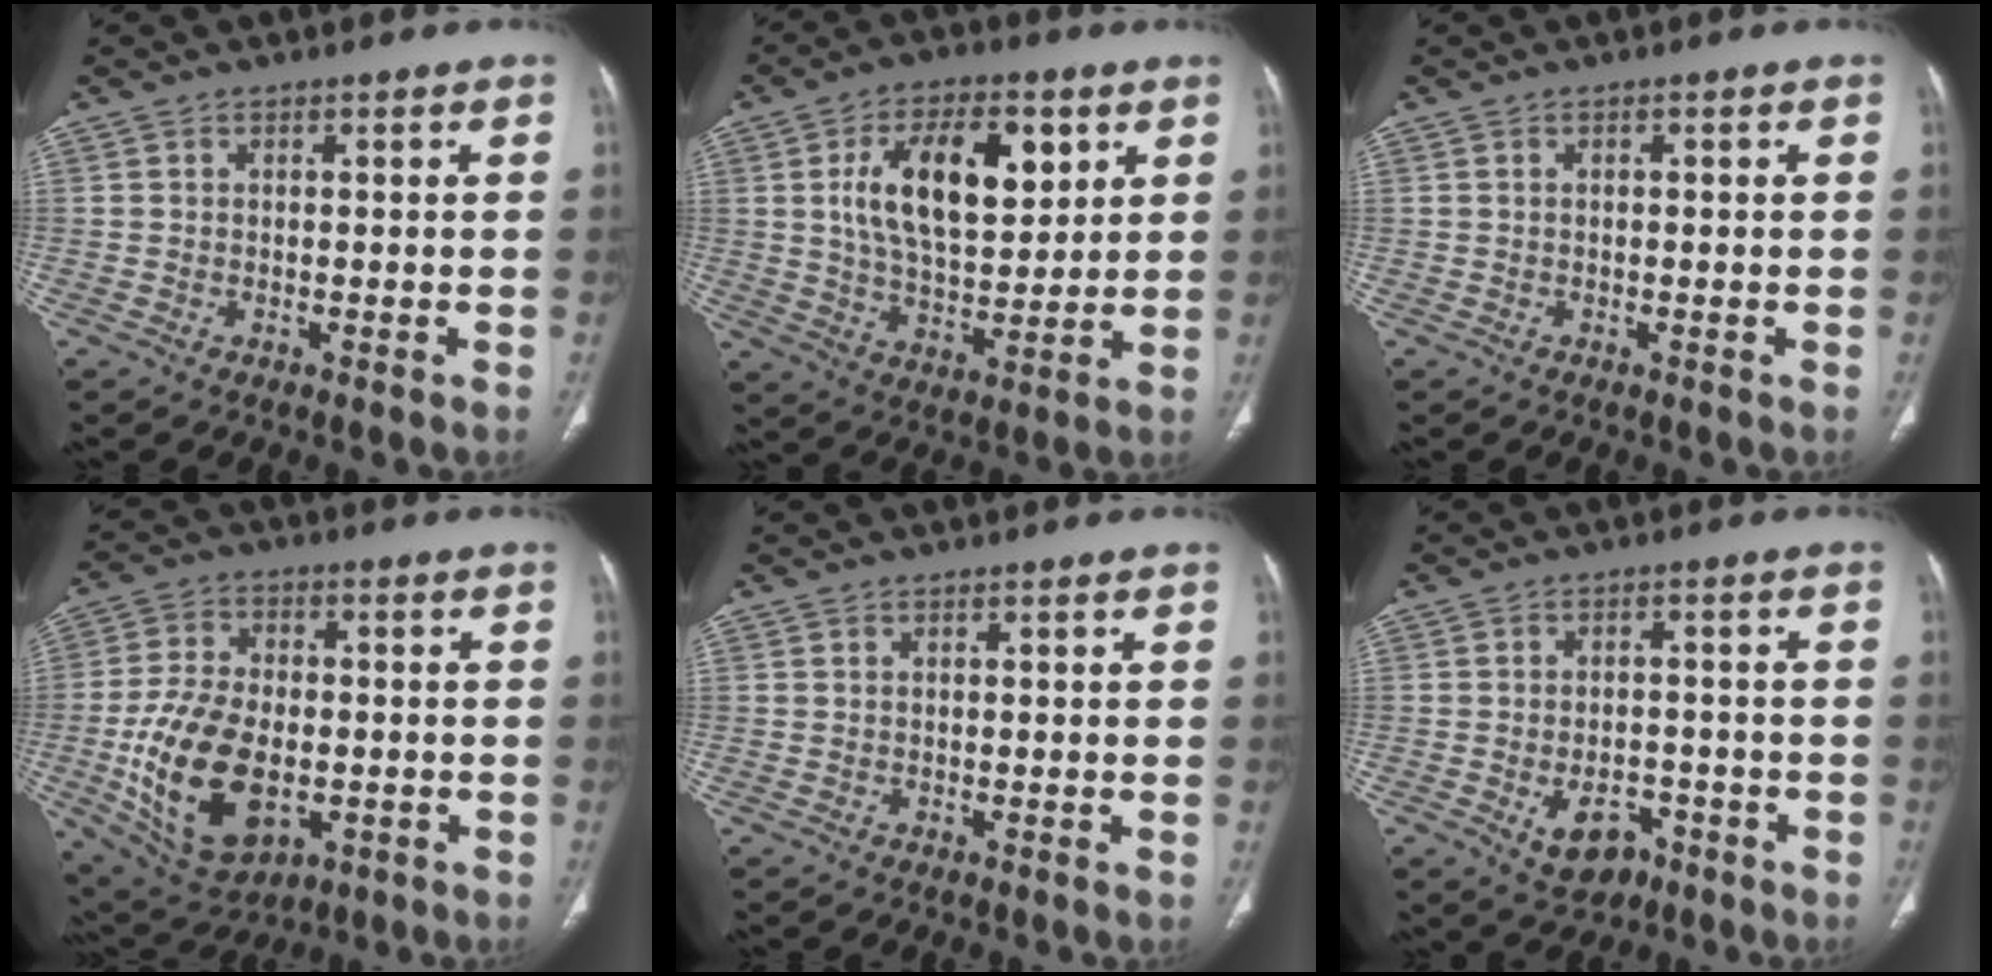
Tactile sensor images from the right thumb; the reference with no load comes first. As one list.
[{"total": 16.8, "force": [5.2, 8.8, 13.4], "torque": [-0.195, -0.016, 0.094]}, {"total": 0.0}, {"total": 18.2, "force": [-4.0, 10.9, 14.0], "torque": [-0.247, 0.003, -0.052]}, {"total": 0.0}, {"total": 6.8, "force": [-3.2, 4.4, 4.0], "torque": [-0.048, 0.021, -0.041]}]